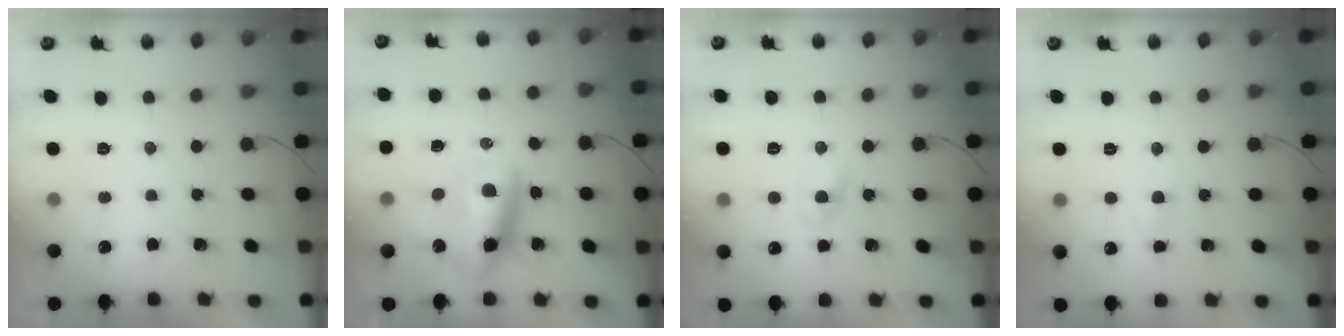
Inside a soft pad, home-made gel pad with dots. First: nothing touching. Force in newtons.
{"total": 10.3, "press": 9.9, "slide": 2.9}
{"total": 1.8, "press": 1.6, "slide": 0.8}
{"total": 1.9, "press": 1.7, "slide": 0.8}